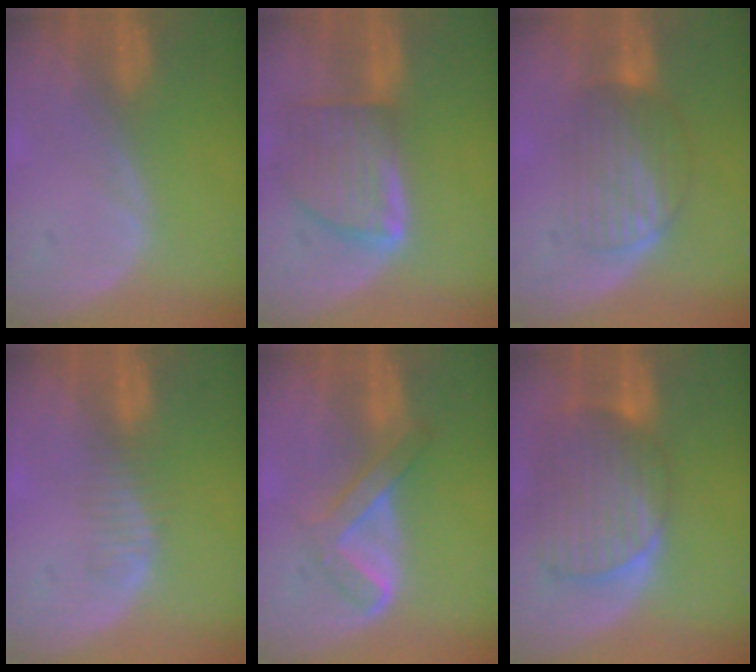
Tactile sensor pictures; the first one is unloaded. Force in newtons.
{"total": 8.1, "press": 7.2, "slide": 3.6}
{"total": 6.5, "press": 6.3, "slide": 1.6}
{"total": 2.2, "press": 2.0, "slide": 0.9}
{"total": 5.3, "press": 5.0, "slide": 1.6}
{"total": 10.4, "press": 8.9, "slide": 5.5}